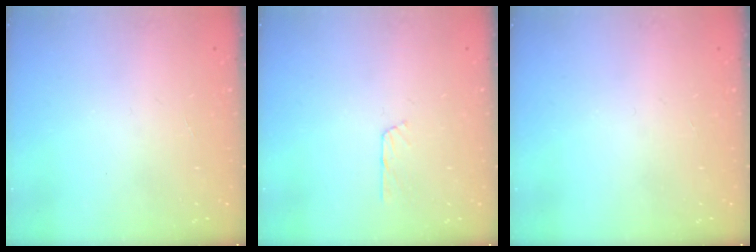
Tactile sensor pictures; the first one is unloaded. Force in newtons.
{"total": 2.7, "press": 2.7, "slide": 0.3}
{"total": 0.0}